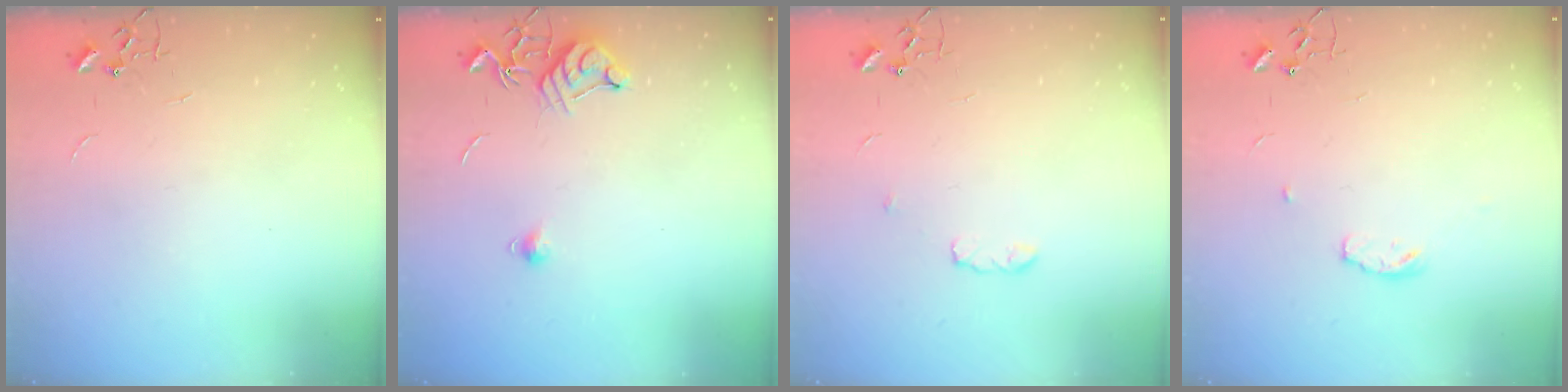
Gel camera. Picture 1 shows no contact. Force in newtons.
{"total": 7.8, "press": 7.7, "slide": 0.8}
{"total": 4.9, "press": 4.9, "slide": 0.8}
{"total": 4.9, "press": 4.8, "slide": 0.6}